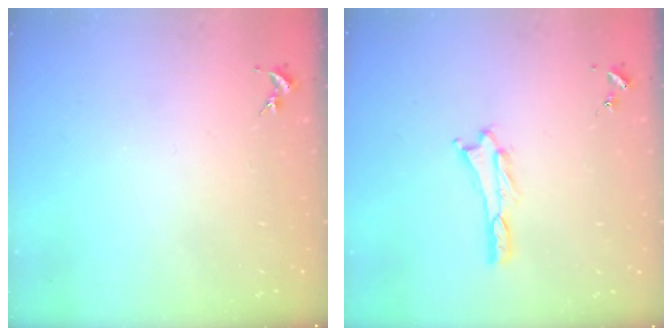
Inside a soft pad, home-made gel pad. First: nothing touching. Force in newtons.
{"total": 1.0, "press": 1.0, "slide": 0.1}